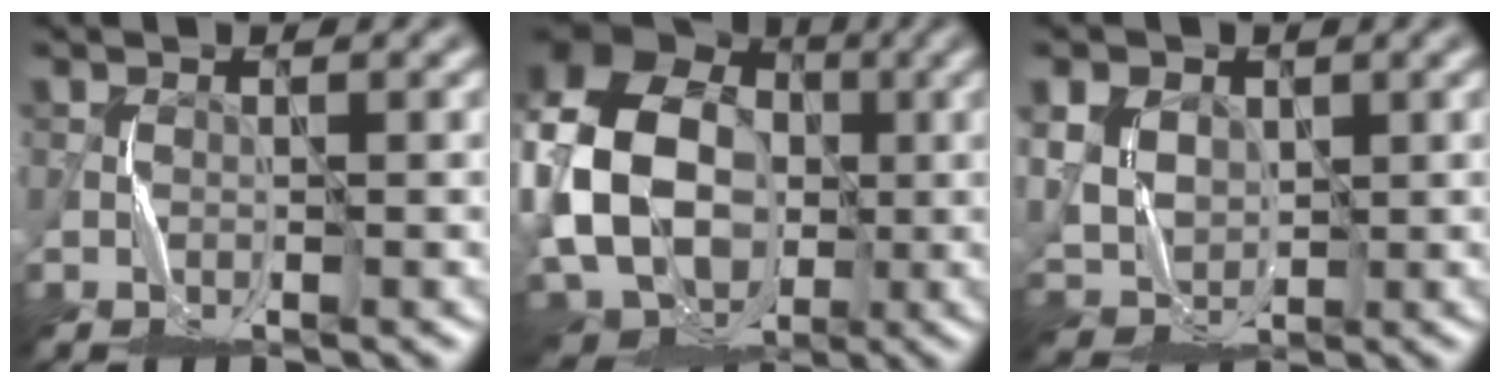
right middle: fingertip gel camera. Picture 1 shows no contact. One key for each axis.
{"total": 17.8, "fx": -0.8, "fy": 14.1, "fz": 10.9, "tx": -0.241, "ty": 0.003, "tz": -0.034}
{"total": 8.3, "fx": 2.7, "fy": 6.5, "fz": 4.4, "tx": -0.097, "ty": 0.030, "tz": 0.043}